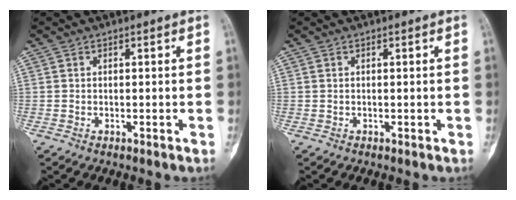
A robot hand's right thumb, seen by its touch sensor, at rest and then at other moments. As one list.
[{"total": 0.0}]